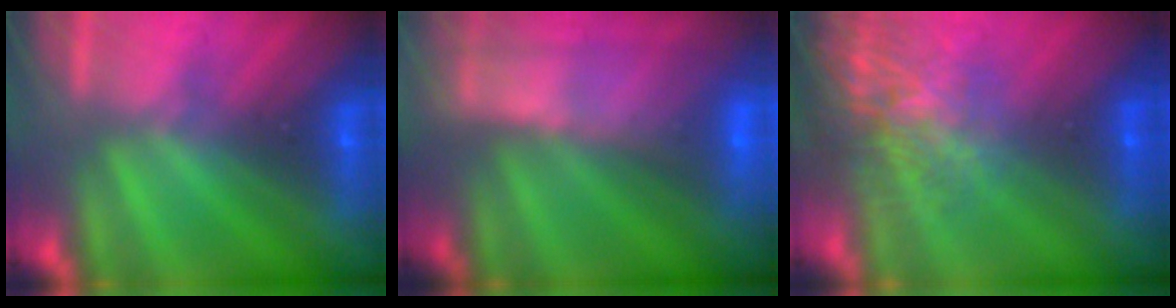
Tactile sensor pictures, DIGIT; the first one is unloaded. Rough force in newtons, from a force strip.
{"total": 9.0}
{"total": 7.5}